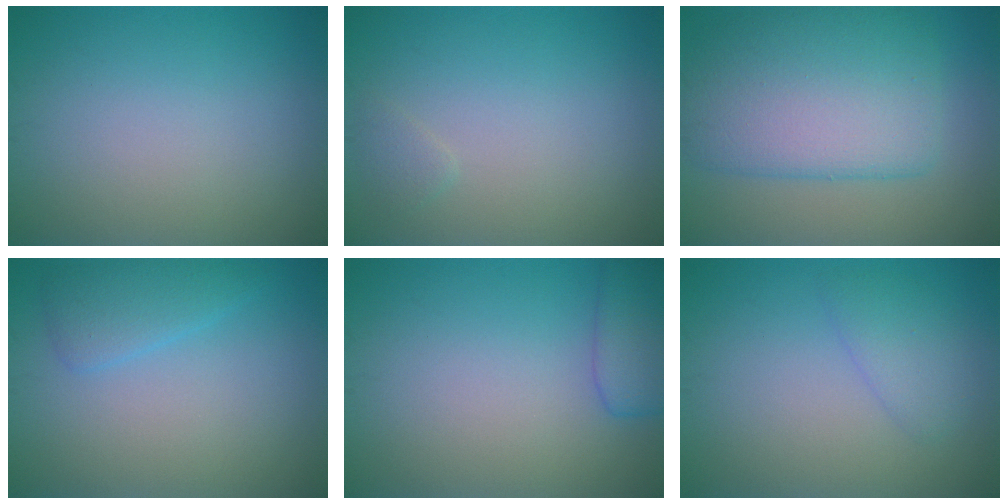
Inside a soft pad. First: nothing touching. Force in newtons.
{"total": 0.8, "press": 0.8, "slide": 0.1}
{"total": 9.0, "press": 9.0, "slide": 0.3}
{"total": 2.4, "press": 2.4, "slide": 0.2}
{"total": 3.3, "press": 3.3, "slide": 0.3}
{"total": 2.0, "press": 2.0, "slide": 0.2}